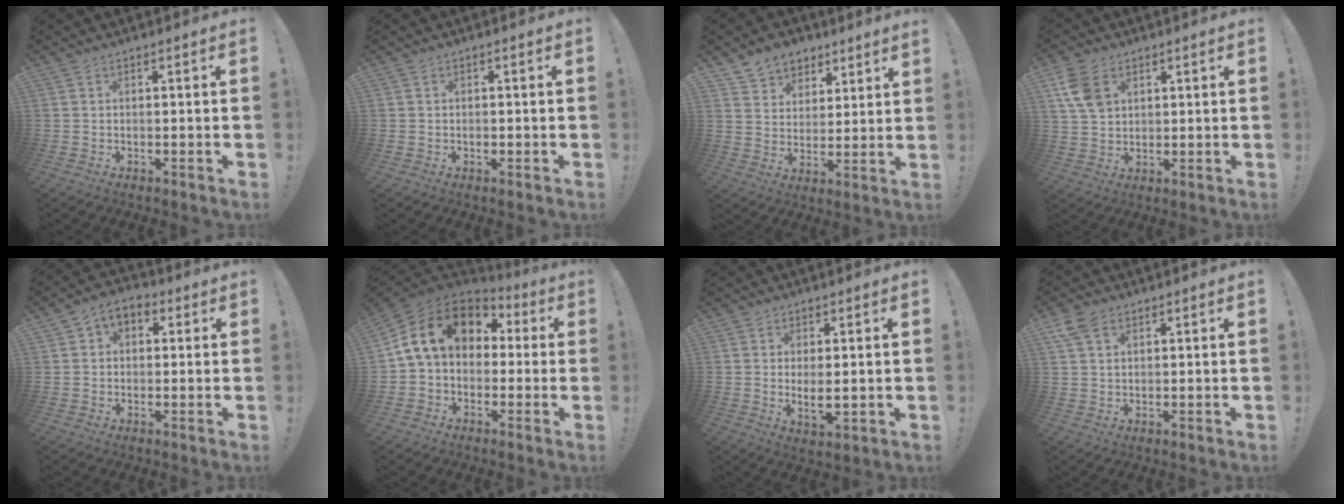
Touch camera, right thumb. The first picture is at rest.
{"total": 0.5, "force": [-0.1, 0.4, 0.3], "torque": [-0.005, 0.002, -0.002]}
{"total": 8.0, "force": [6.3, 4.9, 0.8], "torque": [-0.013, -0.052, 0.123]}
{"total": 9.1, "force": [3.7, 6.5, 5.2], "torque": [-0.096, -0.003, 0.072]}
{"total": 5.0, "force": [1.1, 4.1, 2.6], "torque": [-0.040, 0.005, 0.021]}
{"total": 14.8, "force": [3.6, 10.2, 10.1], "torque": [-0.179, 0.004, 0.064]}
{"total": 3.0, "force": [1.0, 0.9, 2.7], "torque": [-0.032, -0.010, 0.016]}
{"total": 5.5, "force": [2.9, 3.1, 3.4], "torque": [-0.063, -0.004, 0.057]}